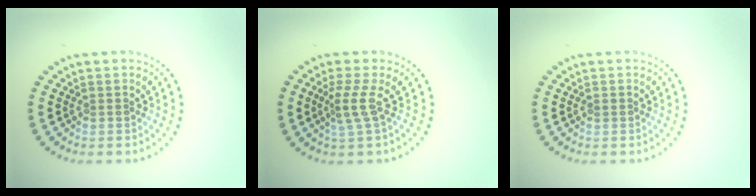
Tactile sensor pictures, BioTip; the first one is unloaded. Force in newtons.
{"total": 2.3, "press": 1.4, "slide": 1.8}
{"total": 0.5, "press": 0.5, "slide": 0.2}